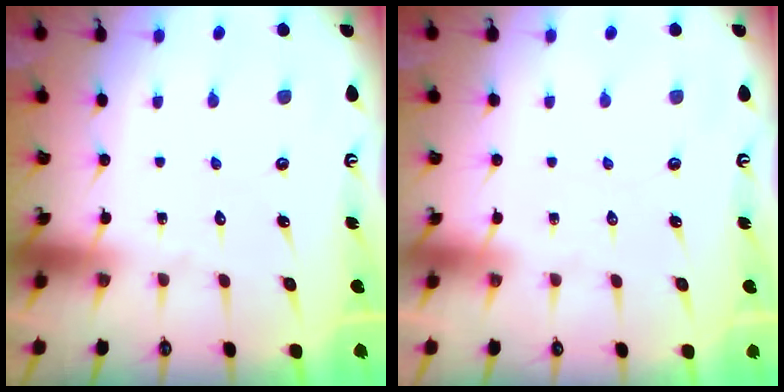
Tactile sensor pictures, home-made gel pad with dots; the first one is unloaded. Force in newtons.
{"total": 0.0}